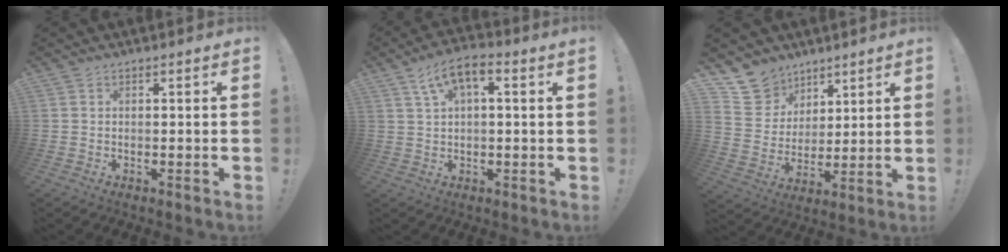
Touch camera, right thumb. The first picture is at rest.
{"total": 7.1, "force": [2.6, 2.4, 6.1], "torque": [-0.110, -0.005, 0.048]}
{"total": 11.2, "force": [8.1, 7.6, 1.3], "torque": [-0.028, -0.068, 0.162]}